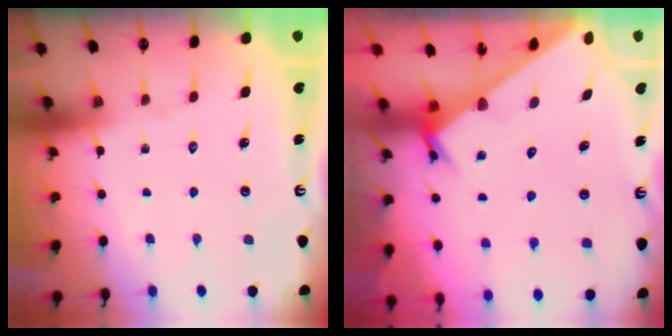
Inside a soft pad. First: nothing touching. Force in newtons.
{"total": 2.3, "press": 2.3, "slide": 0.0}